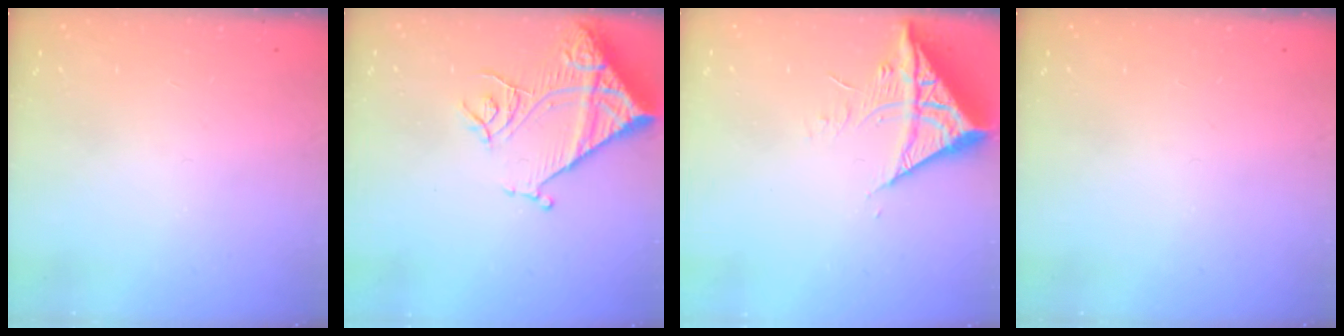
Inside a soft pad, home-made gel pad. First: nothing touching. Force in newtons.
{"total": 14.9, "press": 14.8, "slide": 1.6}
{"total": 10.4, "press": 10.3, "slide": 1.4}
{"total": 0.0}